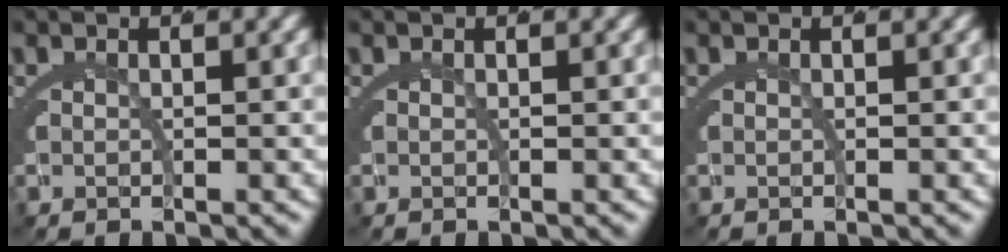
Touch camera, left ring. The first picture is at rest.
{"total": 0.0}
{"total": 0.0}